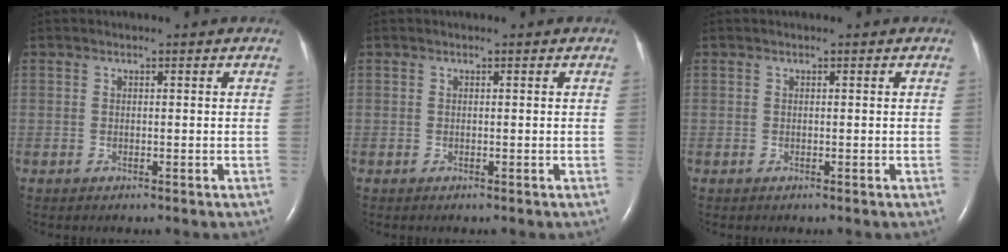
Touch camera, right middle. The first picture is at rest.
{"total": 0.0}
{"total": 0.0}